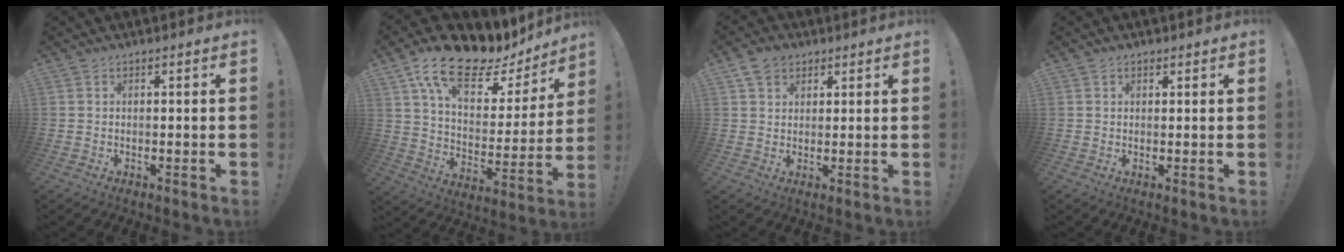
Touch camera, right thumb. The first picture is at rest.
{"total": 18.5, "force": [12.2, 7.8, 11.6], "torque": [-0.199, -0.077, 0.208]}
{"total": 5.7, "force": [3.1, 4.3, 2.2], "torque": [-0.036, -0.003, 0.060]}
{"total": 1.0, "force": [0.6, 0.8, 0.3], "torque": [0.002, -0.002, 0.009]}